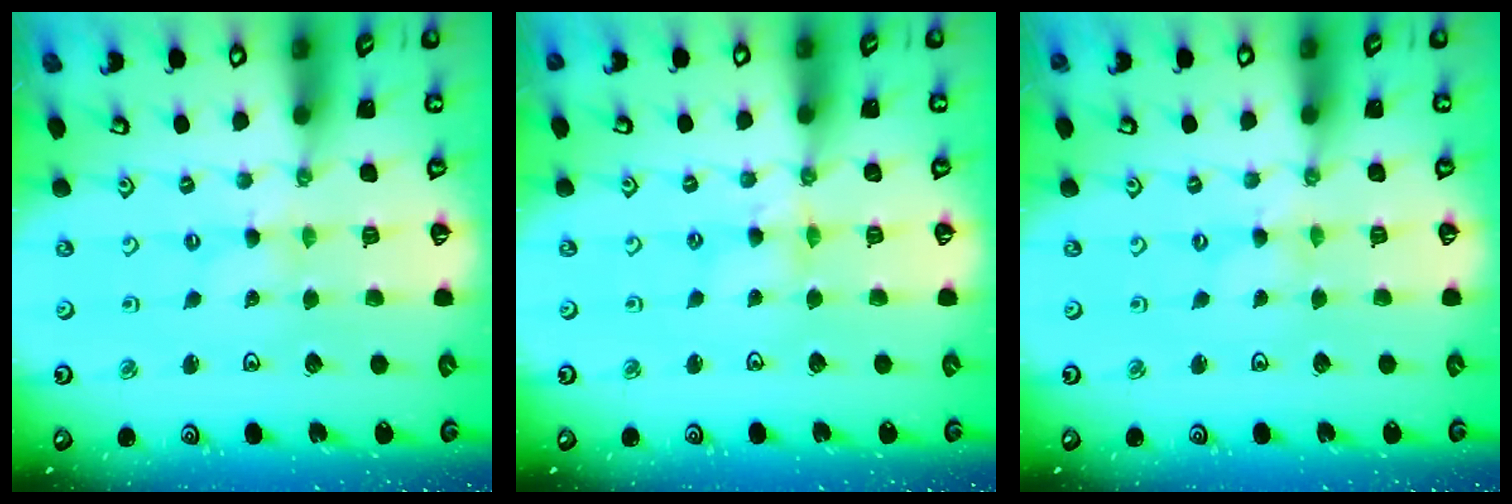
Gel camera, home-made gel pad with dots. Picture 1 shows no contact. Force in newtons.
{"total": 3.3, "press": 3.3, "slide": 0.3}
{"total": 0.0}